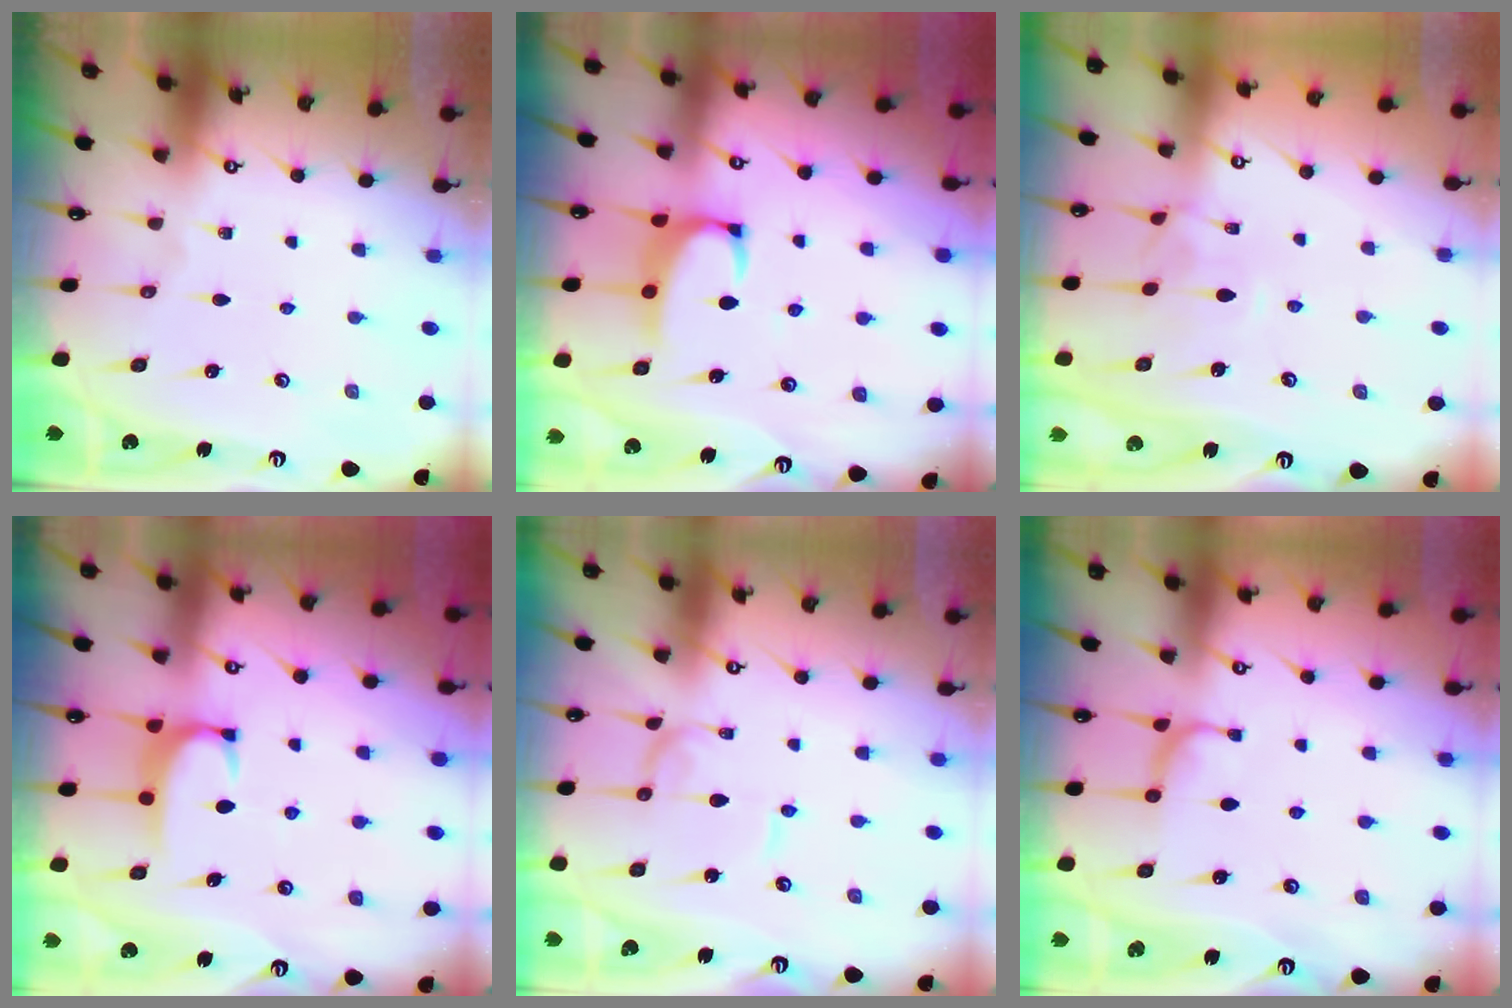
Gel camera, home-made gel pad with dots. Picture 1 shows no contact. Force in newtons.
{"total": 2.7, "press": 2.5, "slide": 1.0}
{"total": 2.1, "press": 2.0, "slide": 0.7}
{"total": 1.6, "press": 1.6, "slide": 0.5}
{"total": 0.6, "press": 0.6, "slide": 0.1}
{"total": 0.8, "press": 0.5, "slide": 0.6}